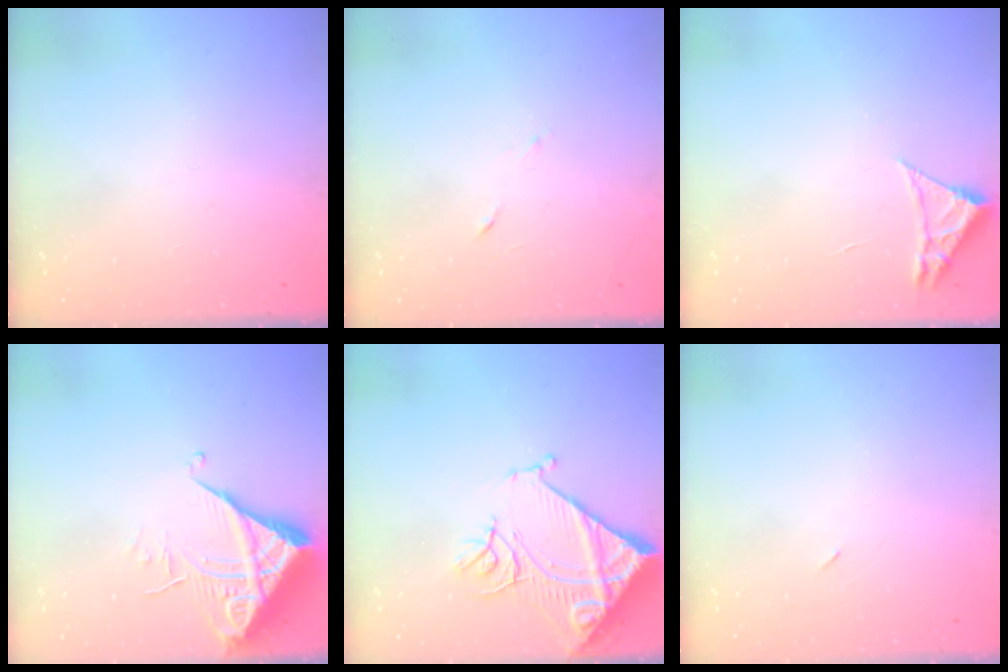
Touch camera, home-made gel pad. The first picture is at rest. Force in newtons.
{"total": 3.8, "press": 3.7, "slide": 0.9}
{"total": 2.3, "press": 2.3, "slide": 0.4}
{"total": 6.6, "press": 6.6, "slide": 0.4}
{"total": 15.3, "press": 15.2, "slide": 1.8}
{"total": 2.2, "press": 1.8, "slide": 1.2}